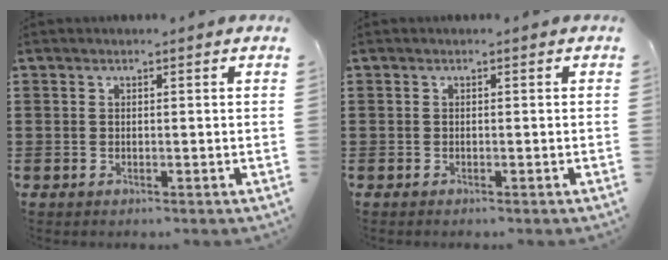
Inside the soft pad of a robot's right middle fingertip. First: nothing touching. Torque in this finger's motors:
{"motor_torque": [0.24, 0.07, 0.02, -0.01]}